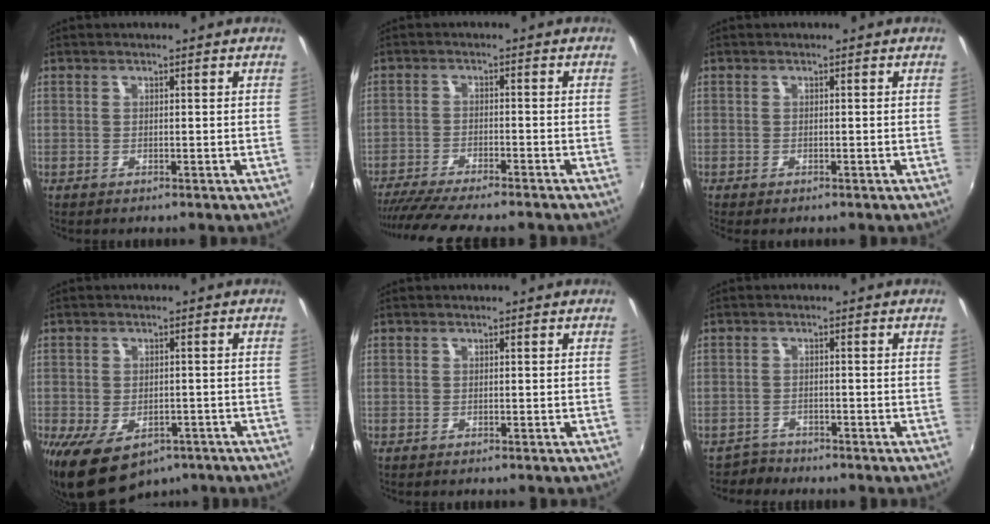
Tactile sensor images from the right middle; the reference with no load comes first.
{"total": 11.9, "force": [-10.5, 0.9, 5.6], "torque": [-0.122, -0.032, -0.167]}
{"total": 0.6, "force": [-0.5, 0.2, 0.3], "torque": [-0.008, -0.003, -0.009]}
{"total": 11.6, "force": [-6.4, 7.0, 6.6], "torque": [-0.138, -0.036, -0.090]}
{"total": 0.0}
{"total": 1.7, "force": [-1.6, 0.4, -0.5], "torque": [0.005, 0.003, -0.029]}